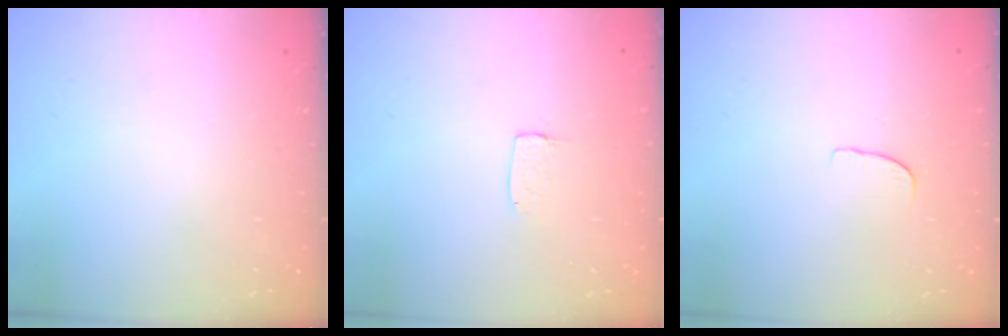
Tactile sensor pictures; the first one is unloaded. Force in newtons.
{"total": 3.2, "press": 3.2, "slide": 0.1}
{"total": 5.4, "press": 5.4, "slide": 0.3}